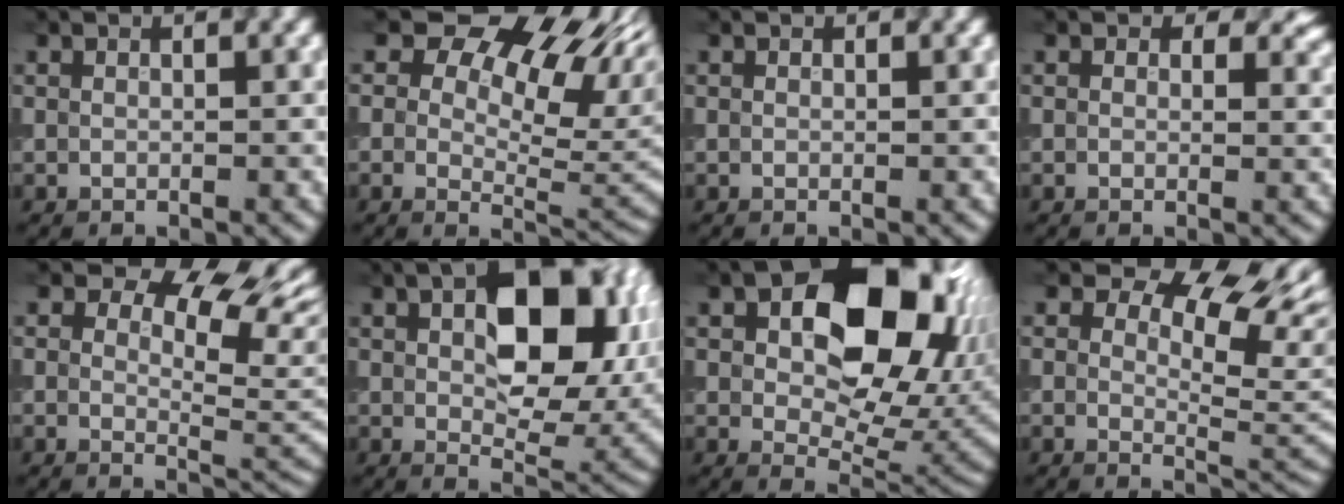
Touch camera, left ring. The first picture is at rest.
{"total": 11.1, "force": [5.2, 6.3, 7.5], "torque": [-0.093, 0.004, 0.086]}
{"total": 0.0}
{"total": 2.1, "force": [1.1, 1.4, 1.1], "torque": [-0.015, -0.008, 0.009]}
{"total": 7.7, "force": [3.8, 4.0, 5.4], "torque": [-0.069, -0.004, 0.060]}
{"total": 12.4, "force": [2.9, 6.2, 10.3], "torque": [-0.132, 0.005, 0.048]}
{"total": 14.3, "force": [4.5, 8.4, 10.7], "torque": [-0.134, -0.006, 0.078]}
{"total": 8.8, "force": [4.2, 4.7, 6.1], "torque": [-0.076, 0.006, 0.062]}